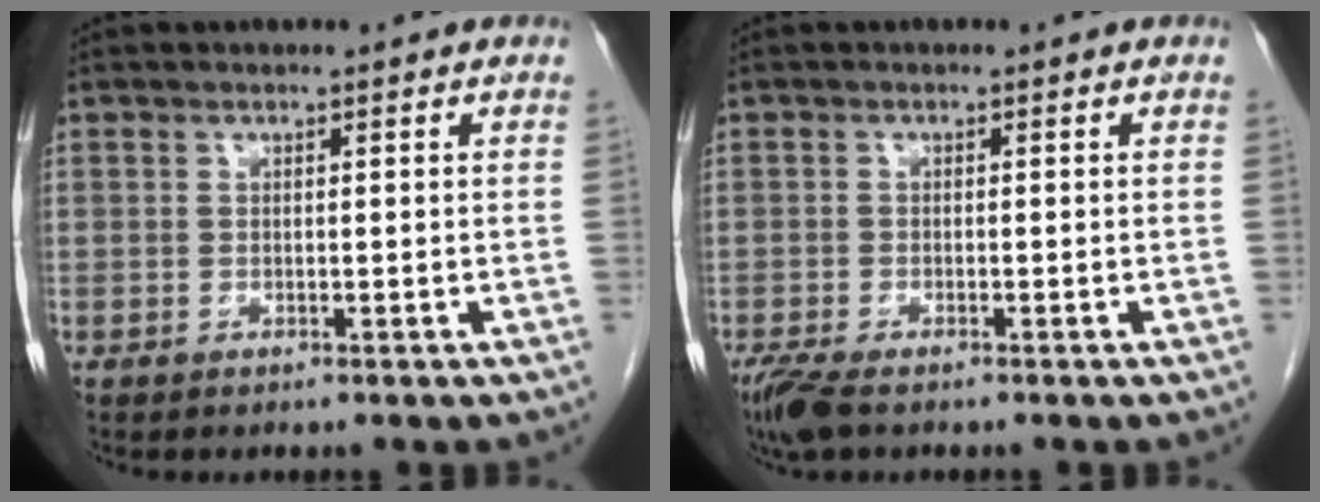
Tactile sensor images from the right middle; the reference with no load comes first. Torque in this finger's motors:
{"motor_torque": [0.51, -0.25, 0.05, 0.05]}